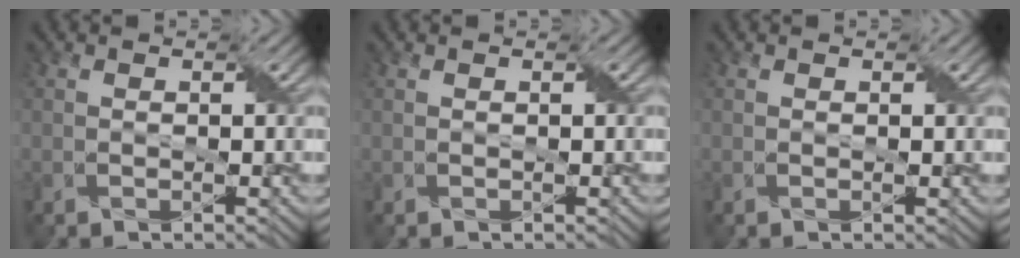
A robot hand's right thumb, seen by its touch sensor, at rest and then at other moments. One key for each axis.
{"total": 0.0}
{"total": 0.7, "fx": 0.2, "fy": 0.3, "fz": 0.6, "tx": -0.009, "ty": -0.001, "tz": 0.002}